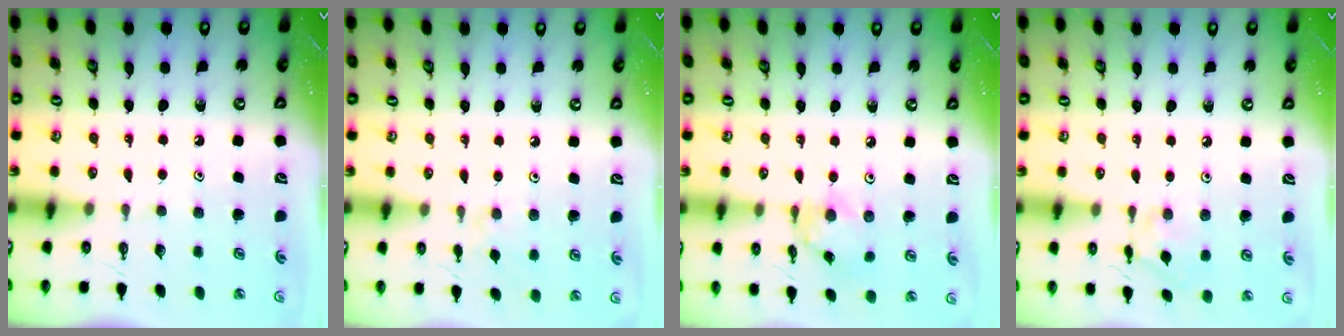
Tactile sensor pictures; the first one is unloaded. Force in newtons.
{"total": 1.1, "press": 1.0, "slide": 0.4}
{"total": 4.4, "press": 4.3, "slide": 0.2}
{"total": 5.4, "press": 5.4, "slide": 0.6}